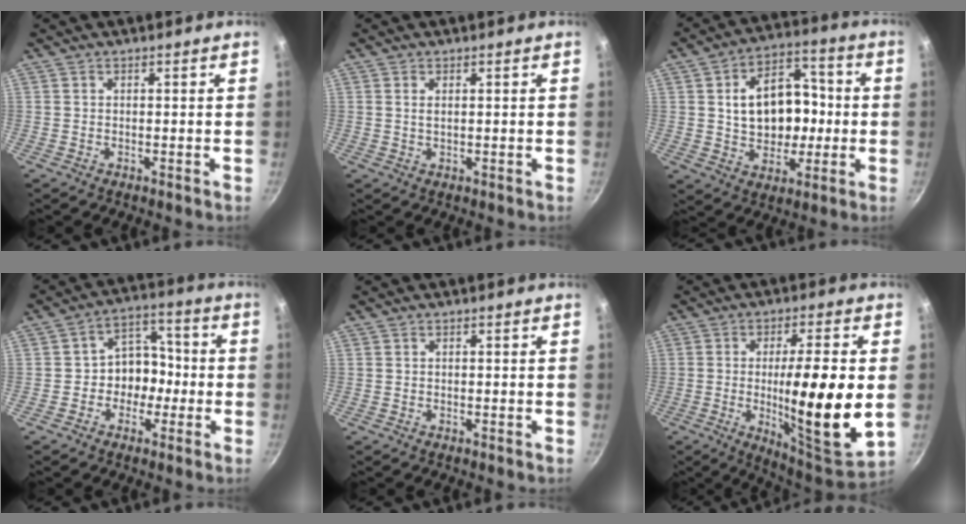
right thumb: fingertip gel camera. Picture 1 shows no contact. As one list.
[{"total": 1.4, "force": [0.4, 0.7, 1.1], "torque": [-0.022, 0.000, 0.008]}, {"total": 16.0, "force": [0.5, 11.7, 11.0], "torque": [-0.133, 0.029, 0.011]}, {"total": 8.7, "force": [-1.8, 7.2, 4.6], "torque": [-0.011, 0.037, -0.038]}, {"total": 0.0}, {"total": 19.4, "force": [-1.3, 3.9, 19.0], "torque": [-0.292, -0.019, -0.017]}]